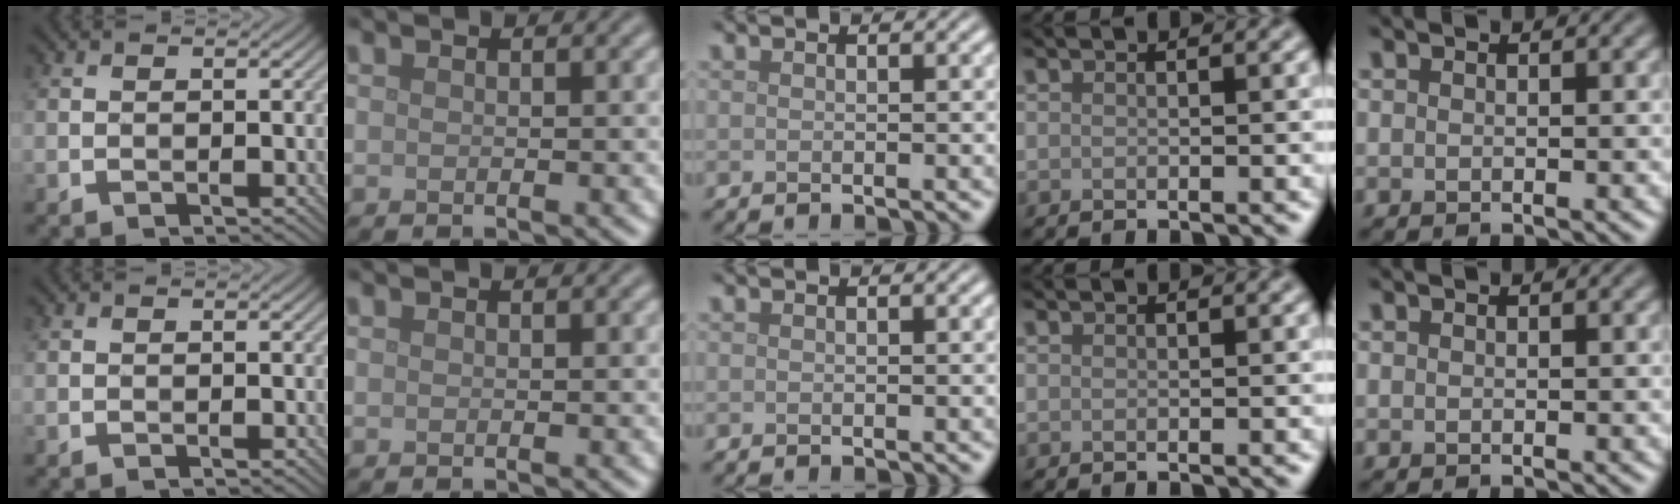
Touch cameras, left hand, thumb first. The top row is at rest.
{}